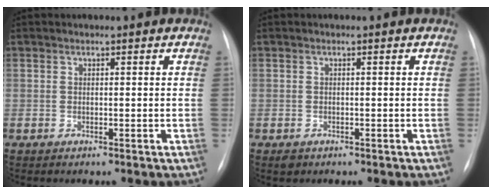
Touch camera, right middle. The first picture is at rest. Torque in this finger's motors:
{"motor_torque": [0.14, -0.20, 0.00, 0.00]}